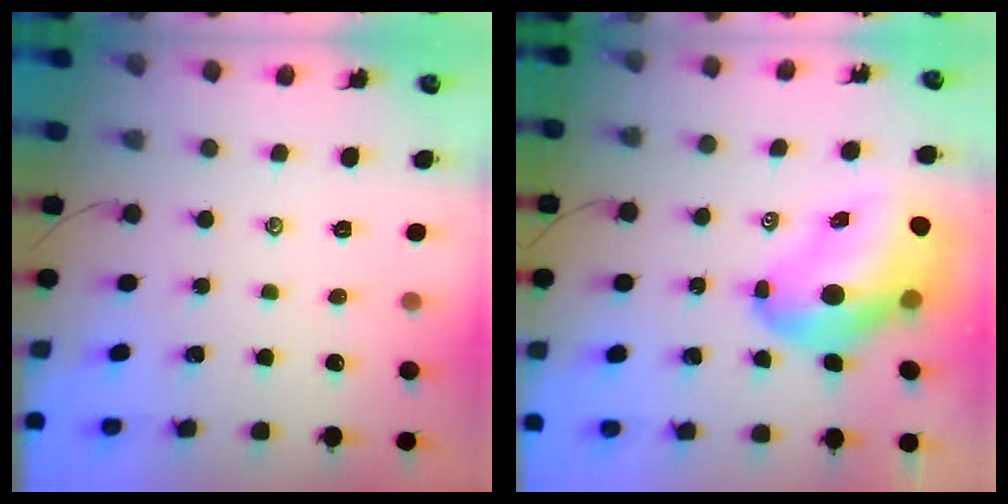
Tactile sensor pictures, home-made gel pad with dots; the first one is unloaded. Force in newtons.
{"total": 15.1, "press": 14.4, "slide": 4.7}